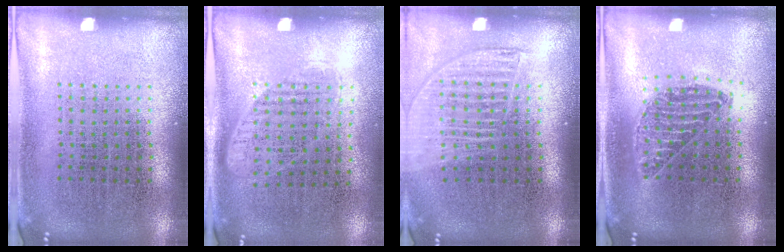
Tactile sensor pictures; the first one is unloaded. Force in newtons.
{"total": 1.1, "press": 0.9, "slide": 0.6}
{"total": 1.4, "press": 1.3, "slide": 0.6}
{"total": 1.1, "press": 1.0, "slide": 0.4}